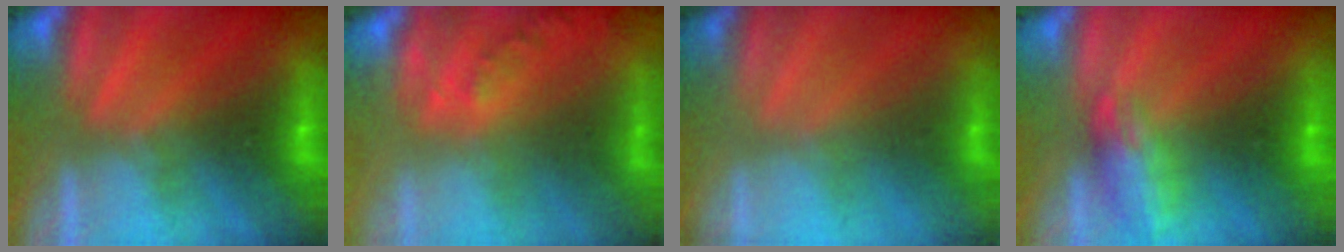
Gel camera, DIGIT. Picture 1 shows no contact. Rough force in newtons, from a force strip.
{"total": 1.5}
{"total": 1.6}
{"total": 2.4}